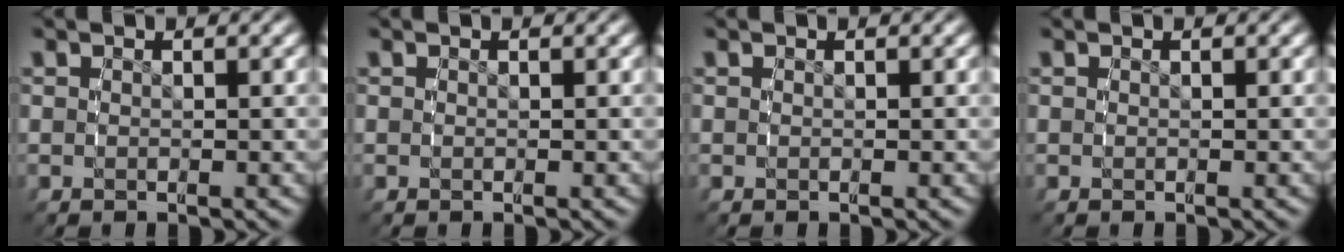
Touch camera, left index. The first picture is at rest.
{"total": 0.0}
{"total": 0.0}
{"total": 0.0}